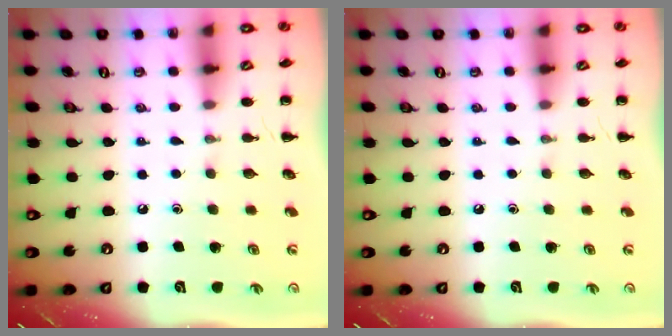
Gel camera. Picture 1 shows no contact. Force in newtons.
{"total": 0.0}